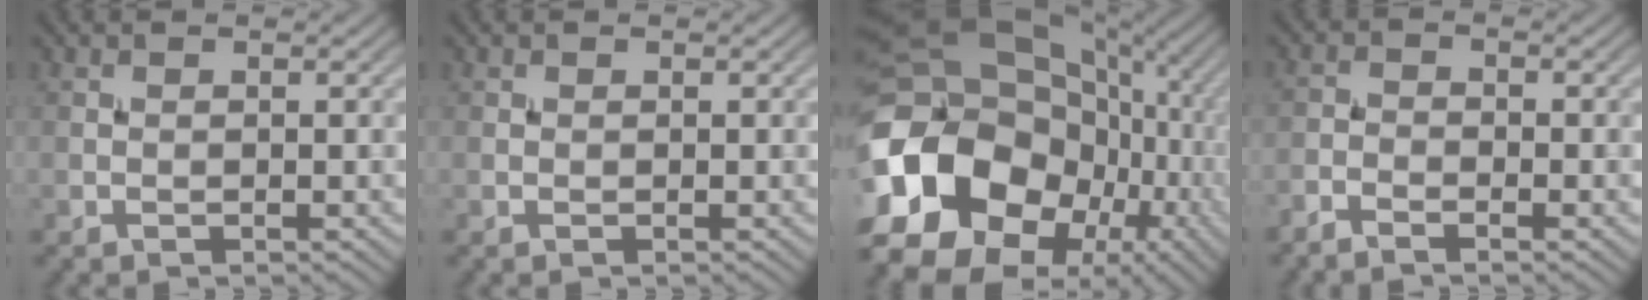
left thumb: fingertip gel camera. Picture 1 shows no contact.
{"total": 0.0}
{"total": 21.7, "force": [-5.4, 17.0, 12.4], "torque": [-0.310, -0.017, -0.081]}
{"total": 2.5, "force": [-2.1, 0.6, 1.1], "torque": [-0.024, -0.004, -0.049]}